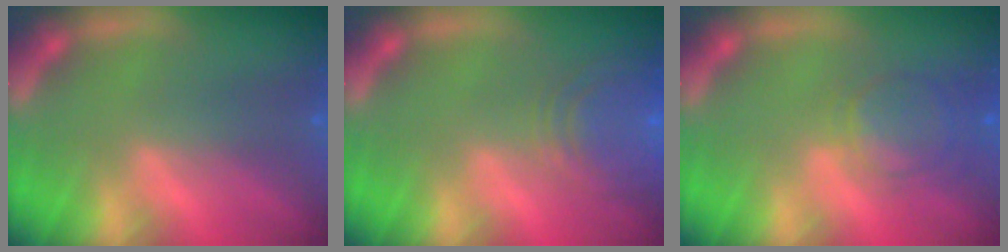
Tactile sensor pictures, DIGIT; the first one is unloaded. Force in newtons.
{"total": 8.0}
{"total": 4.5}